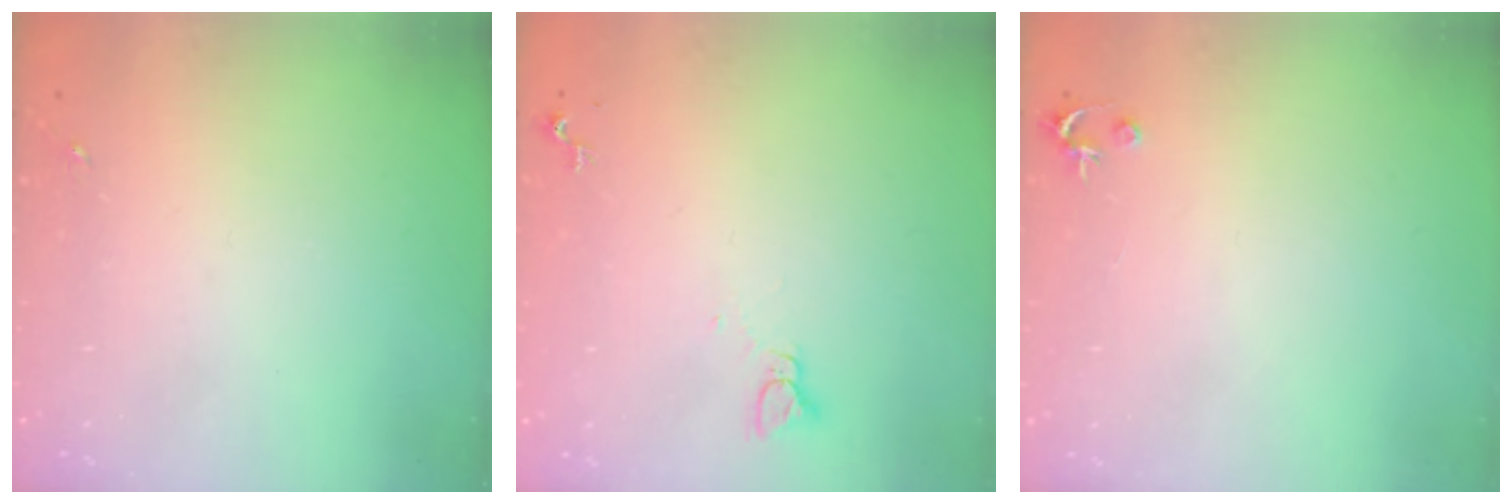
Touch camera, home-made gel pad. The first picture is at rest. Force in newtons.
{"total": 2.2, "press": 2.2, "slide": 0.1}
{"total": 2.5, "press": 2.5, "slide": 0.2}